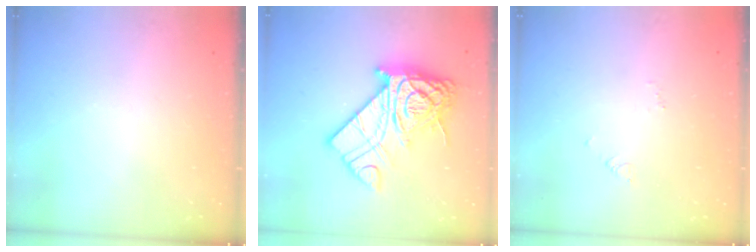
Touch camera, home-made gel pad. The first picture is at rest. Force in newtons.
{"total": 19.9, "press": 19.8, "slide": 2.2}
{"total": 2.7, "press": 2.7, "slide": 0.2}